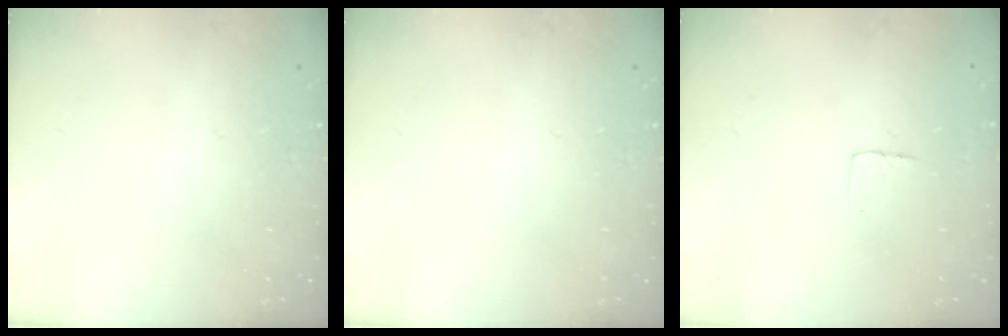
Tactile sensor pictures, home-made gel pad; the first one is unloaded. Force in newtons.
{"total": 0.0}
{"total": 2.9, "press": 2.9, "slide": 0.2}